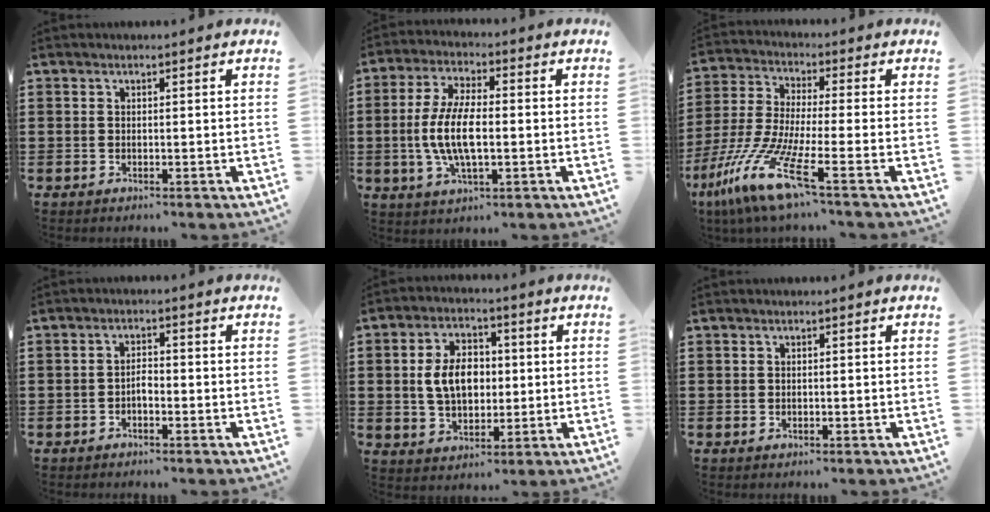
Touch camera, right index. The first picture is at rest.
{"total": 9.2, "force": [-1.2, 3.6, 8.4], "torque": [-0.187, -0.007, -0.029]}
{"total": 12.8, "force": [-7.9, 1.2, 10.0], "torque": [-0.240, -0.011, -0.158]}
{"total": 1.8, "force": [-0.9, 0.8, 1.3], "torque": [-0.027, 0.004, -0.019]}
{"total": 7.6, "force": [0.4, 5.1, 5.5], "torque": [-0.123, 0.010, 0.000]}
{"total": 0.5, "force": [0.0, 0.5, 0.0], "torque": [0.000, 0.003, -0.001]}